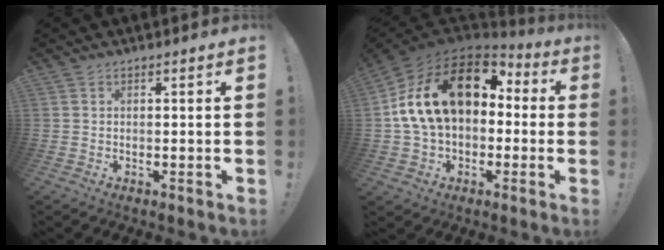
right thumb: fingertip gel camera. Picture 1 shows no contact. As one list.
[{"total": 22.6, "force": [6.1, 14.5, 16.3], "torque": [-0.276, -0.011, 0.113]}]